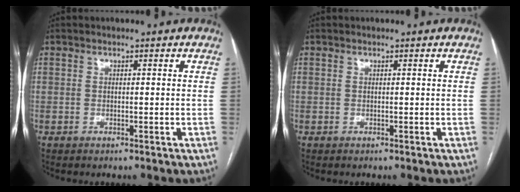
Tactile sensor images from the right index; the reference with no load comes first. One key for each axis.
{"total": 0.0}